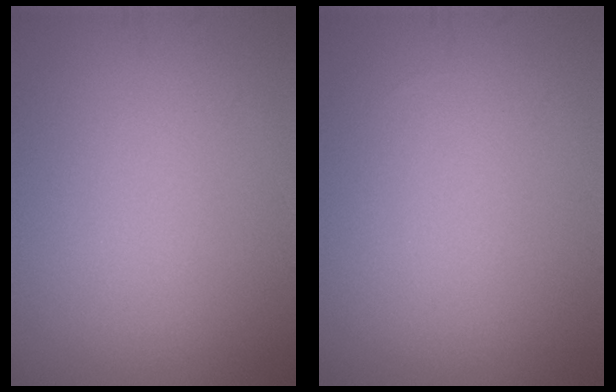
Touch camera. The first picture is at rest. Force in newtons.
{"total": 0.0}